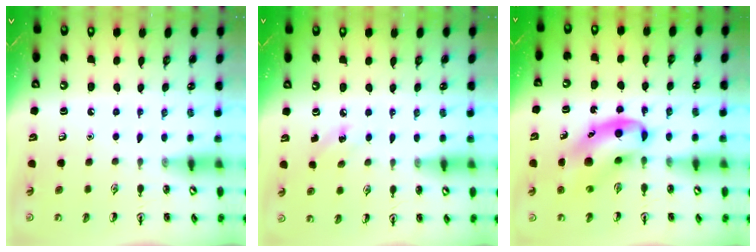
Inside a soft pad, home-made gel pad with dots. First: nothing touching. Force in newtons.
{"total": 3.9, "press": 3.7, "slide": 1.2}
{"total": 10.6, "press": 10.2, "slide": 2.8}